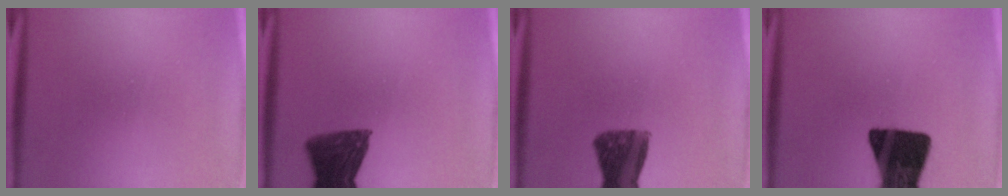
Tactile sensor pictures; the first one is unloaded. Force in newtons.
{"total": 10.7}
{"total": 10.4}
{"total": 18.0}